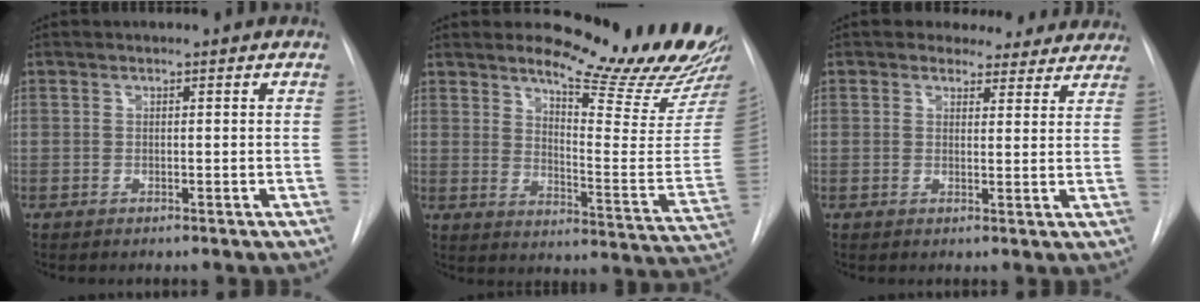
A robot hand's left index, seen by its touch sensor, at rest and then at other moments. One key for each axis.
{"total": 19.5, "fx": 17.9, "fy": 0.4, "fz": 7.6, "tx": -0.108, "ty": -0.143, "tz": 0.218}
{"total": 9.4, "fx": 8.3, "fy": 4.3, "fz": 1.0, "tx": 0.021, "ty": -0.002, "tz": 0.074}